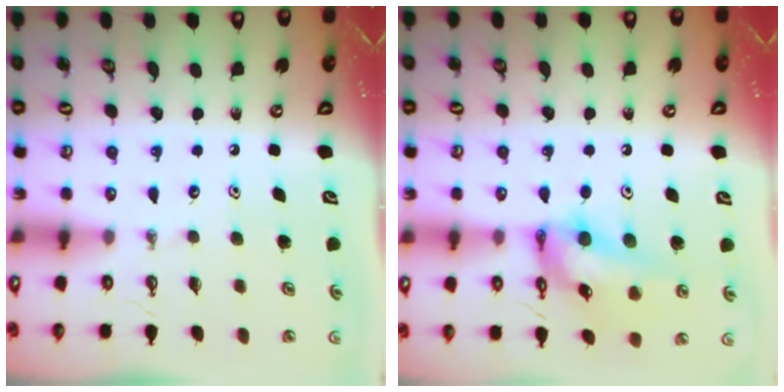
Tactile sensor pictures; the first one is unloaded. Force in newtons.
{"total": 14.1, "press": 14.0, "slide": 1.3}